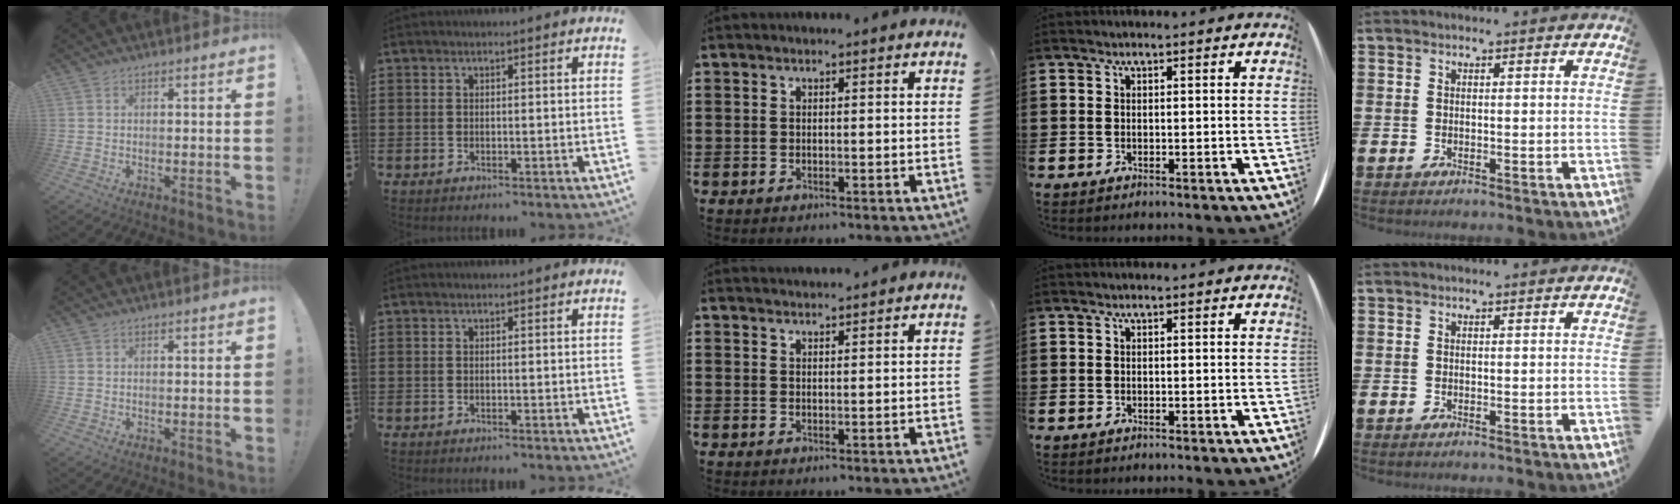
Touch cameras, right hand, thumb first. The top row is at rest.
{"middle": {"total": 1.3, "force": [1.3, 0.0, 0.0], "torque": [-0.003, 0.000, 0.026]}}